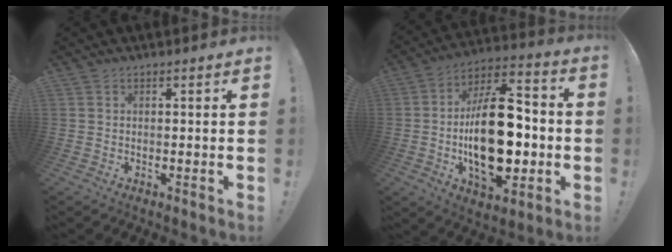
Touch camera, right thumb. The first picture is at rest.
{"total": 25.4, "force": [-3.1, 13.5, 21.2], "torque": [-0.370, 0.018, -0.042]}